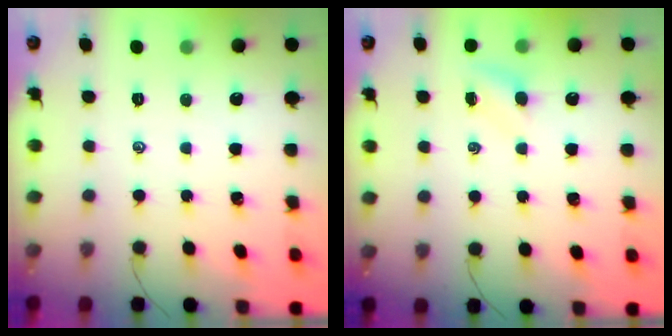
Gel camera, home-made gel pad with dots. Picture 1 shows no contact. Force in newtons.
{"total": 3.8, "press": 3.6, "slide": 1.2}